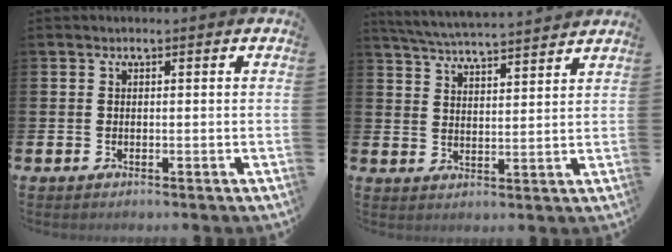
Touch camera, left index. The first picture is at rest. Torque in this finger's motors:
{"motor_torque": [0.74, -1.10, 0.45, 0.07]}